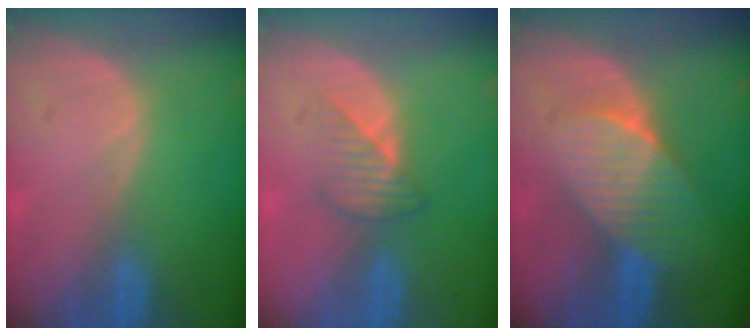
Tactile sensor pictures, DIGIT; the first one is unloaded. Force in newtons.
{"total": 3.5, "press": 3.2, "slide": 1.4}
{"total": 7.5, "press": 6.7, "slide": 3.4}